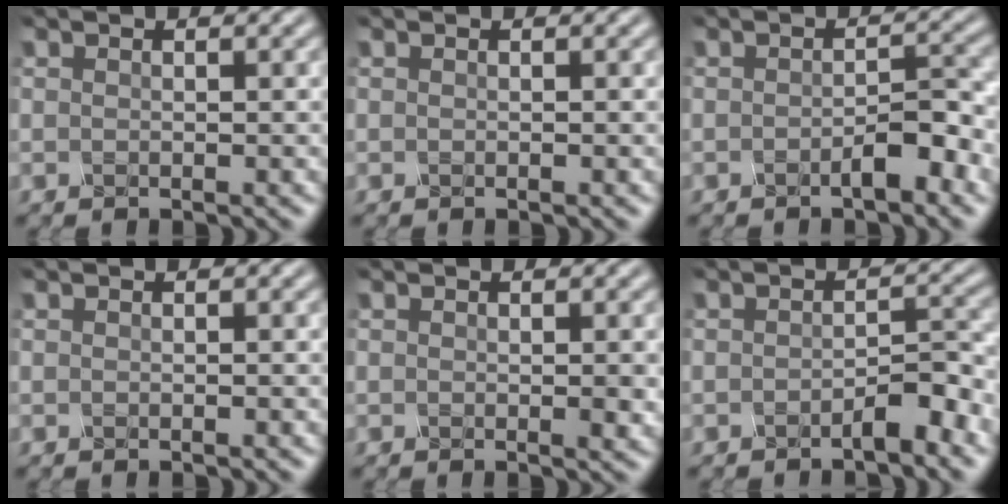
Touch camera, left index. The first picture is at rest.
{"total": 0.0}
{"total": 2.4, "force": [-1.3, 0.7, 1.8], "torque": [-0.030, 0.004, -0.023]}
{"total": 0.0}
{"total": 1.0, "force": [0.3, 0.2, 0.9], "torque": [-0.016, -0.001, 0.005]}
{"total": 2.1, "force": [-1.5, 0.4, 1.4], "torque": [-0.024, 0.006, -0.027]}